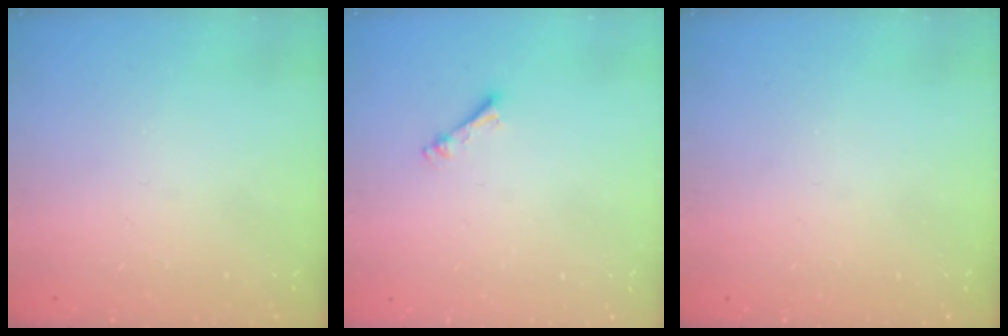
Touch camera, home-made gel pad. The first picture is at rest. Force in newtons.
{"total": 2.5, "press": 2.4, "slide": 0.5}
{"total": 0.0}